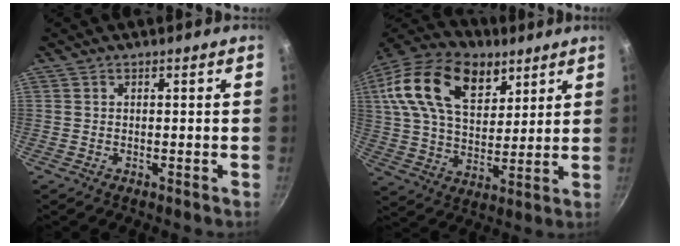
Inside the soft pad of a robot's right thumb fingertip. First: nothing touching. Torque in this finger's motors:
{"motor_torque": [0.63, 3.70, 0.85, -0.57, 0.26]}